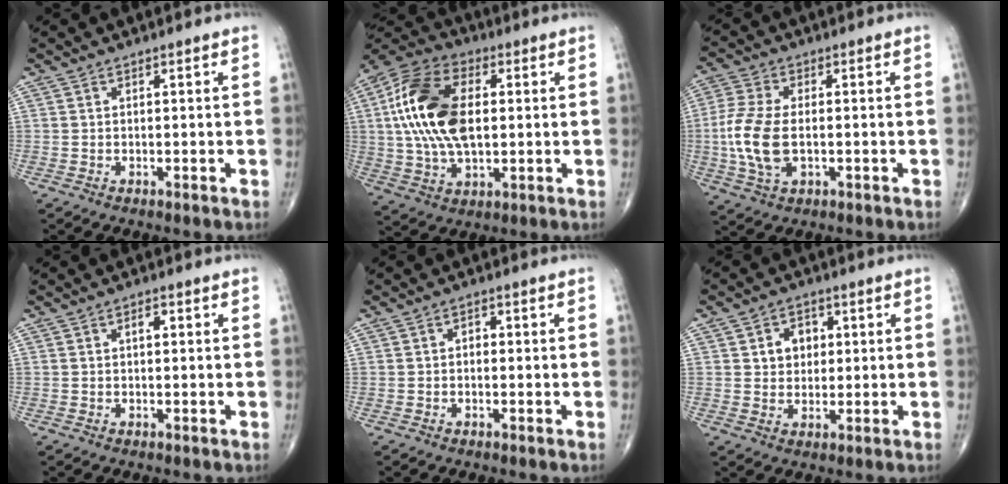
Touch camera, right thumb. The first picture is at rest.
{"total": 18.8, "force": [2.1, 10.5, 15.4], "torque": [-0.310, 0.011, 0.034]}
{"total": 10.6, "force": [-1.1, 5.8, 8.8], "torque": [-0.202, 0.003, -0.023]}
{"total": 1.6, "force": [0.4, 0.8, 1.3], "torque": [-0.019, 0.004, 0.003]}
{"total": 1.3, "force": [-0.1, 0.9, 0.9], "torque": [-0.006, 0.006, -0.007]}
{"total": 5.5, "force": [1.3, 4.4, 3.0], "torque": [-0.017, -0.002, 0.019]}